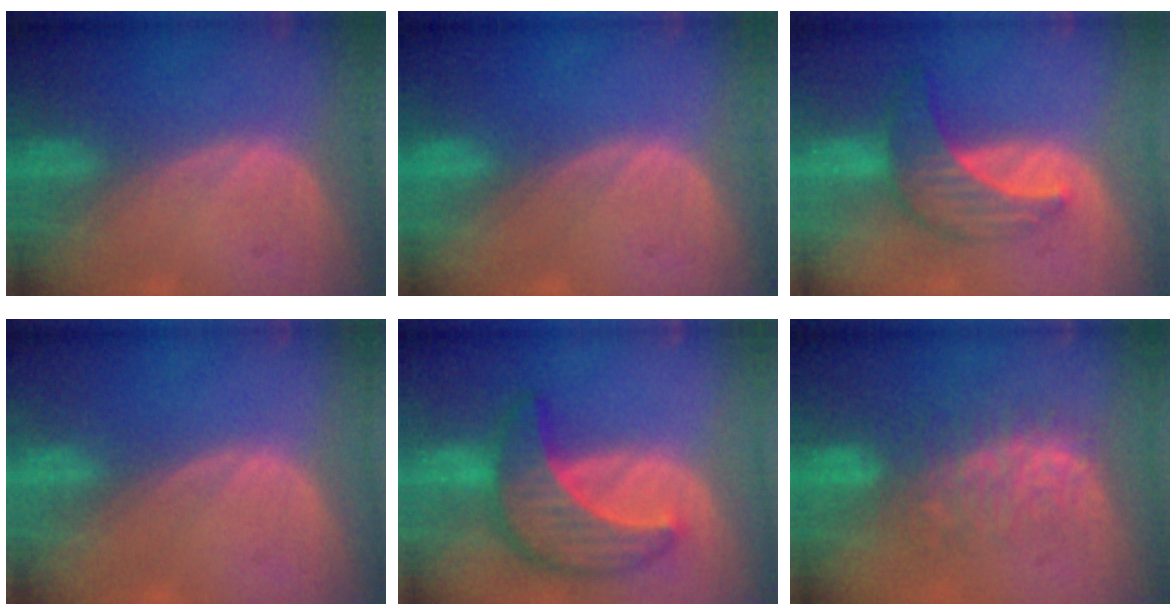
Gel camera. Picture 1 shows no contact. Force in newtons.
{"total": 0.0}
{"total": 7.3, "press": 6.6, "slide": 3.2}
{"total": 0.0}
{"total": 9.1, "press": 9.1, "slide": 0.7}
{"total": 7.6, "press": 7.5, "slide": 1.2}